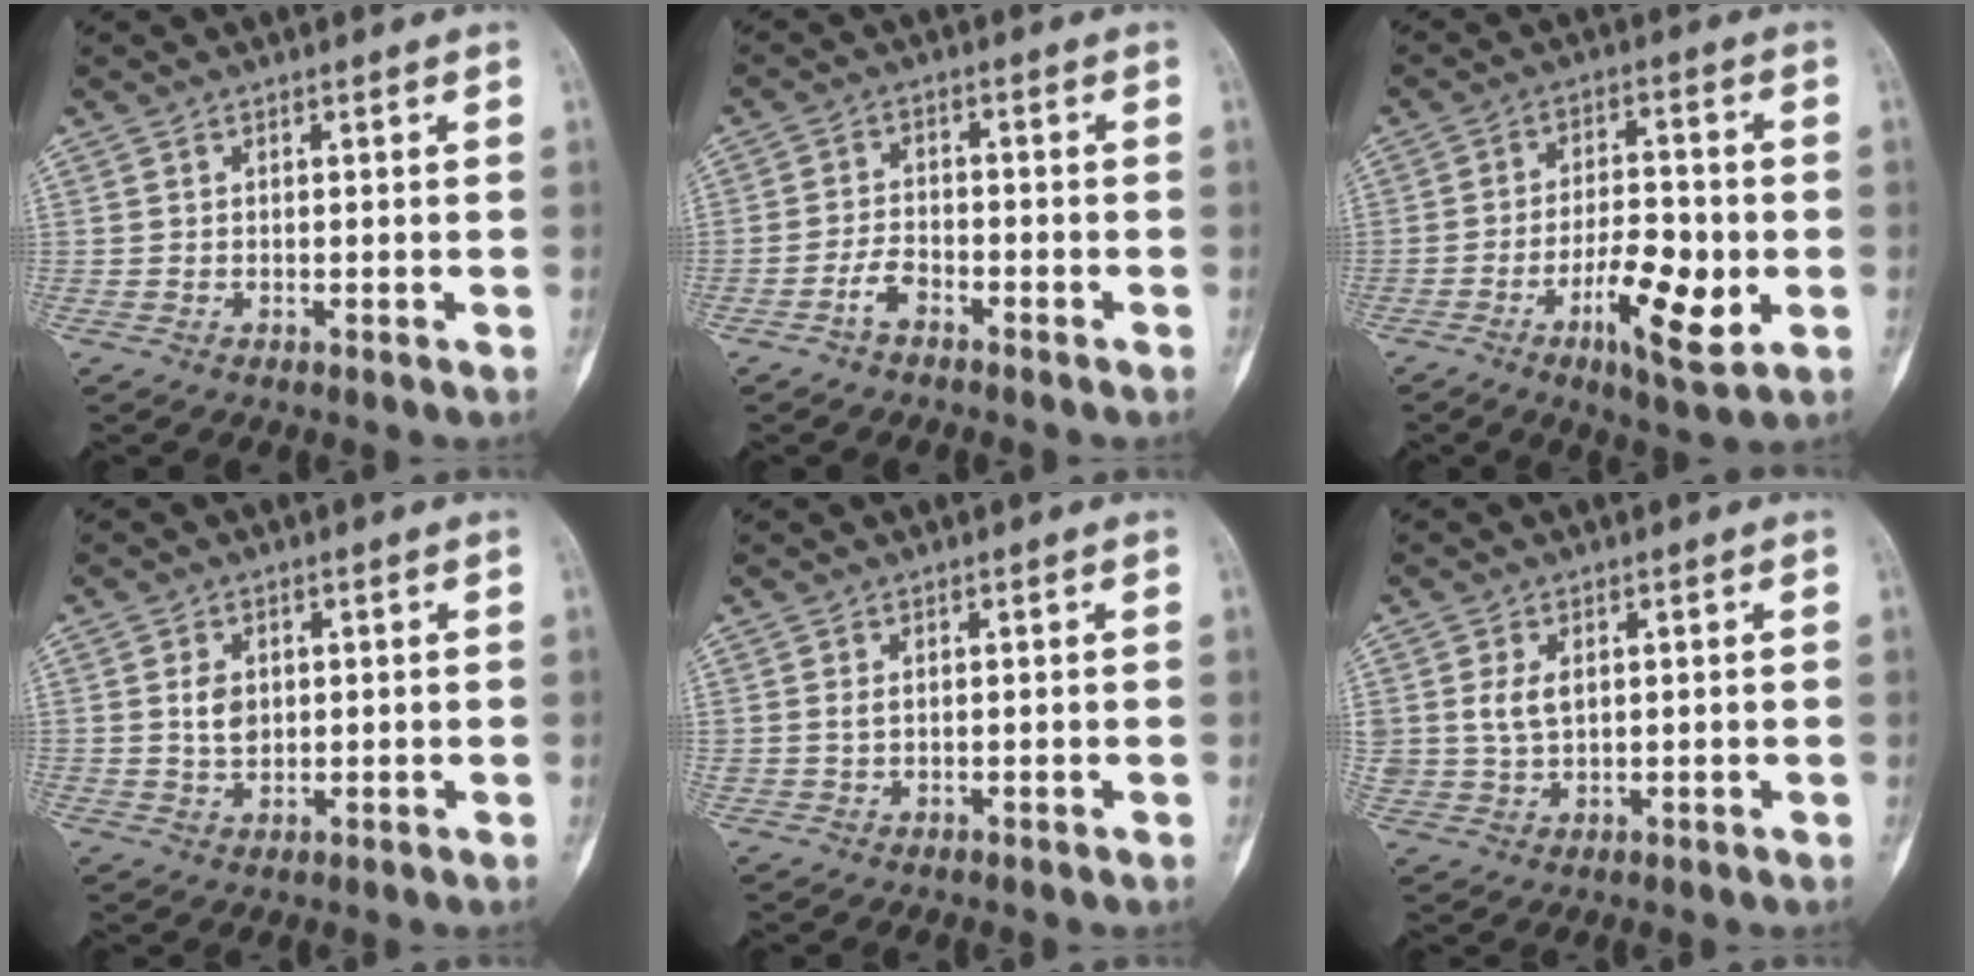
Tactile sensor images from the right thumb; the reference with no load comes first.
{"total": 3.7, "force": [-2.5, 1.8, 2.1], "torque": [-0.040, 0.021, -0.048]}
{"total": 12.1, "force": [-3.8, 4.1, 10.7], "torque": [-0.172, 0.011, -0.059]}
{"total": 3.5, "force": [0.5, 2.5, 2.4], "torque": [-0.034, -0.003, 0.012]}
{"total": 0.8, "force": [0.1, 0.4, 0.7], "torque": [-0.016, 0.001, 0.005]}
{"total": 3.9, "force": [0.9, 2.5, 2.8], "torque": [-0.052, -0.005, 0.023]}